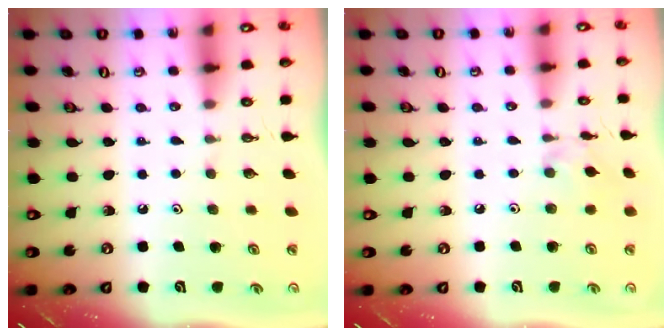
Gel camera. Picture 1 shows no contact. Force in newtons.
{"total": 3.2, "press": 3.1, "slide": 0.5}